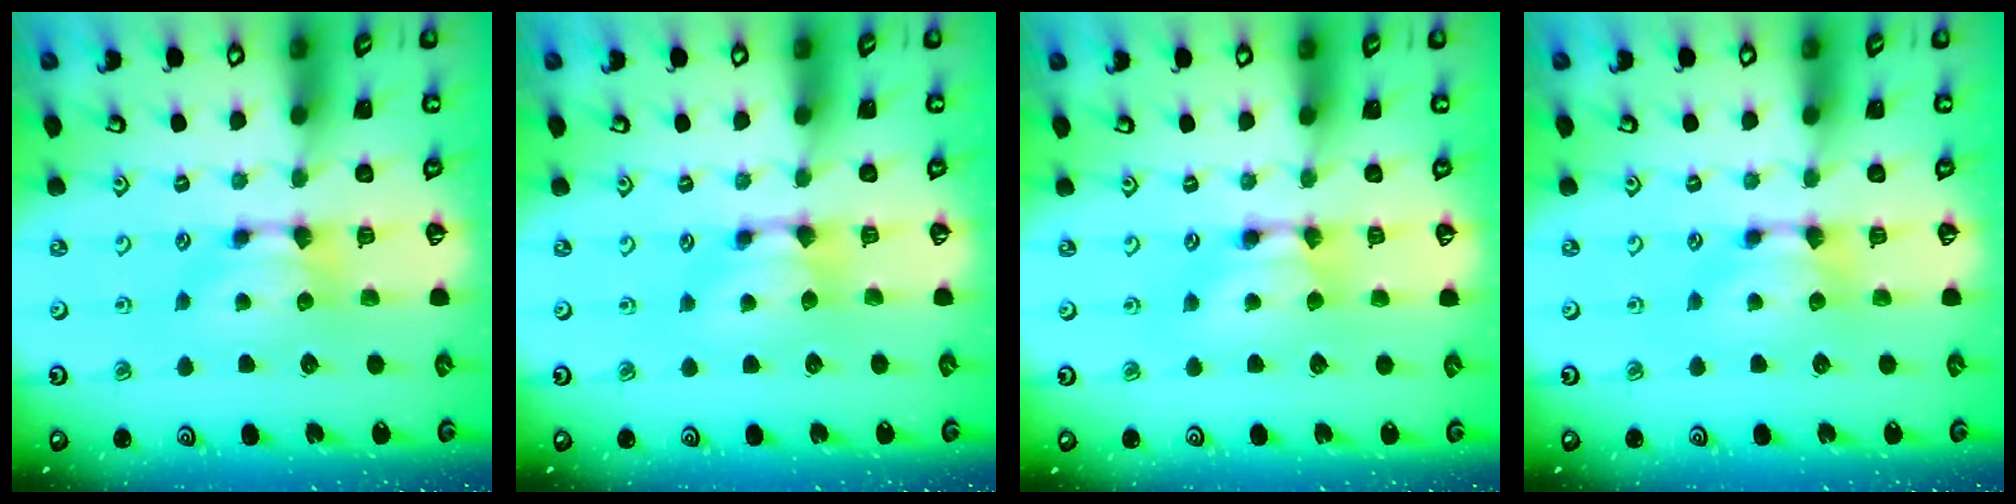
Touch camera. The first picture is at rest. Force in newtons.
{"total": 0.6, "press": 0.3, "slide": 0.5}
{"total": 1.5, "press": 1.5, "slide": 0.1}
{"total": 0.0}